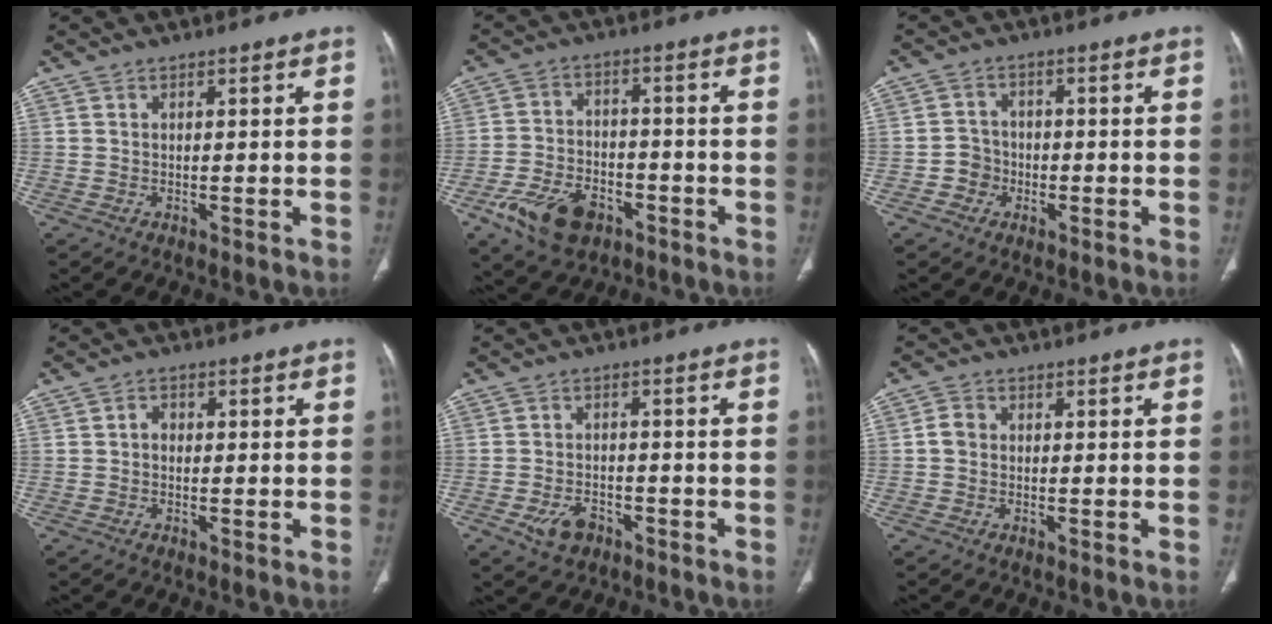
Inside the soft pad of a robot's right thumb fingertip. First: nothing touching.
{"total": 11.5, "force": [-6.3, 6.9, 6.6], "torque": [-0.112, 0.027, -0.108]}
{"total": 2.3, "force": [-0.4, 2.0, 1.2], "torque": [-0.017, 0.008, -0.008]}
{"total": 1.7, "force": [-0.1, 1.4, 1.0], "torque": [-0.009, 0.009, -0.006]}
{"total": 4.9, "force": [-2.6, 3.1, 2.7], "torque": [-0.044, 0.019, -0.041]}
{"total": 3.7, "force": [-0.4, 3.2, 1.9], "torque": [-0.026, 0.012, -0.015]}